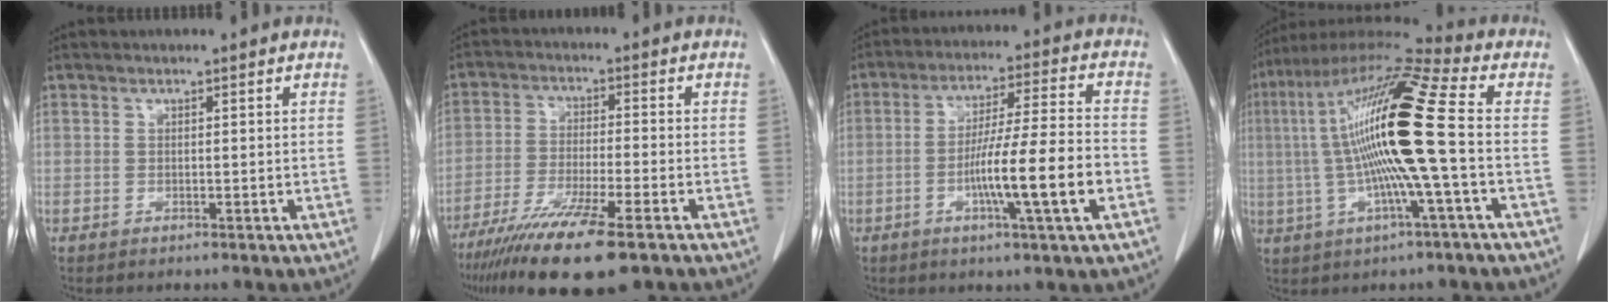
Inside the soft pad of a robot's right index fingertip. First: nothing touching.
{"total": 13.7, "force": [-9.4, 1.1, 9.9], "torque": [-0.185, -0.039, -0.158]}
{"total": 12.7, "force": [-3.7, -0.3, 12.1], "torque": [-0.205, -0.002, -0.066]}
{"total": 19.2, "force": [0.0, 0.5, 19.2], "torque": [-0.370, 0.015, -0.014]}